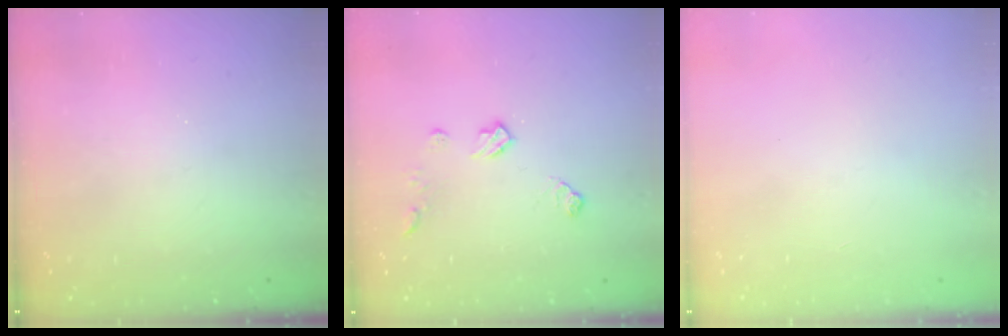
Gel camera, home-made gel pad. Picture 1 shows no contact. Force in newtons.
{"total": 6.6, "press": 6.6, "slide": 0.5}
{"total": 0.0}